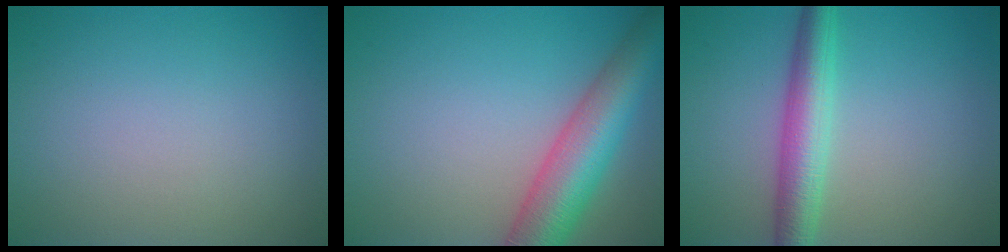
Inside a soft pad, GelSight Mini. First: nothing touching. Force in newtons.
{"total": 7.8, "press": 7.8, "slide": 0.3}
{"total": 4.6, "press": 4.6, "slide": 0.0}